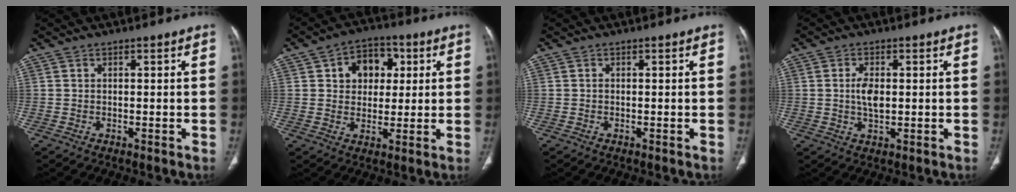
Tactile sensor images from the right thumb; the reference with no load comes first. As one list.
[{"total": 9.4, "force": [2.7, 7.1, 5.5], "torque": [-0.037, 0.001, 0.039]}, {"total": 0.0}, {"total": 4.1, "force": [0.3, 2.1, 3.5], "torque": [-0.066, -0.002, 0.007]}]